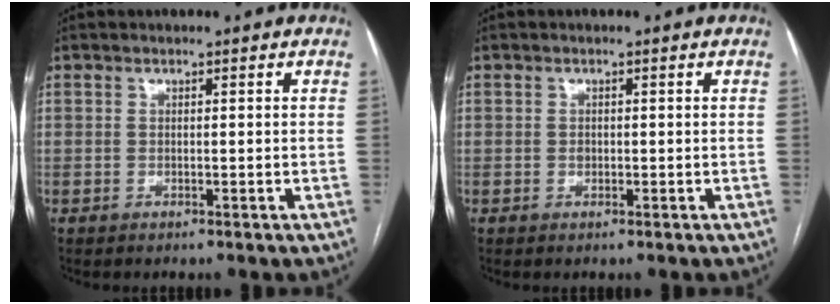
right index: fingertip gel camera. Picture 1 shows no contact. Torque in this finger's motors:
{"motor_torque": [0.31, 0.00, -0.01, 0.02]}